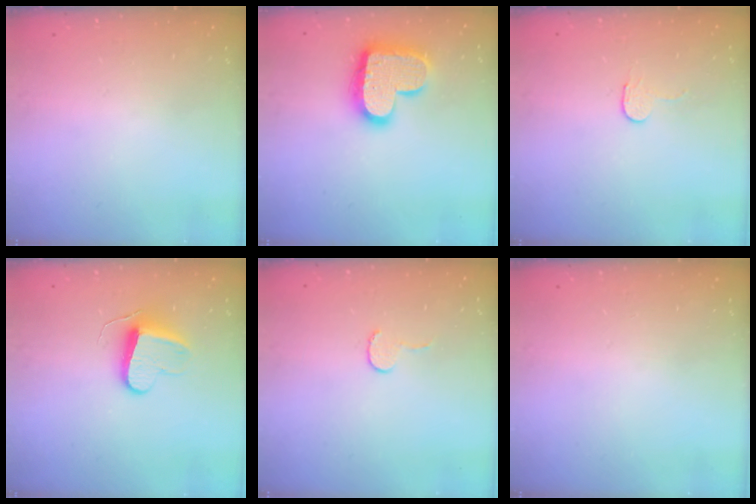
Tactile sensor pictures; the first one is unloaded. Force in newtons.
{"total": 20.1, "press": 20.1, "slide": 1.3}
{"total": 2.7, "press": 2.7, "slide": 0.2}
{"total": 9.6, "press": 9.5, "slide": 0.6}
{"total": 3.9, "press": 3.9, "slide": 0.3}
{"total": 0.0}